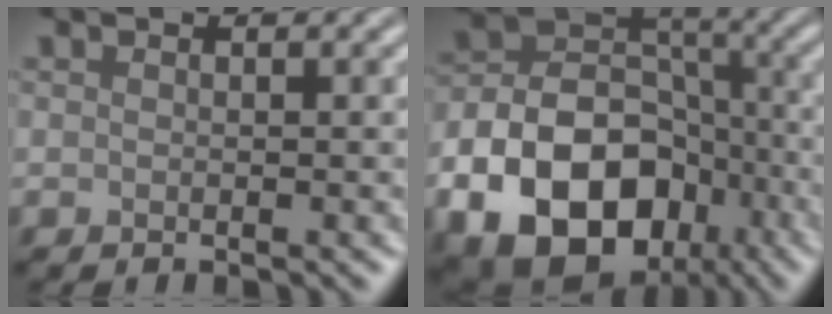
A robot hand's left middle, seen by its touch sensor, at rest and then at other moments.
{"total": 14.0, "force": [-6.1, 9.7, 8.1], "torque": [-0.163, -0.014, -0.108]}